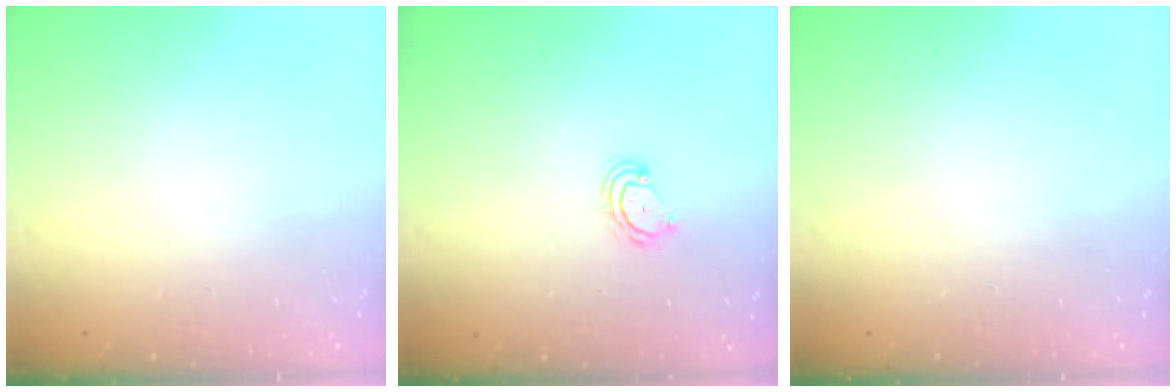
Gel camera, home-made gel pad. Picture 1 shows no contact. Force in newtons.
{"total": 4.1, "press": 4.1, "slide": 0.6}
{"total": 0.0}